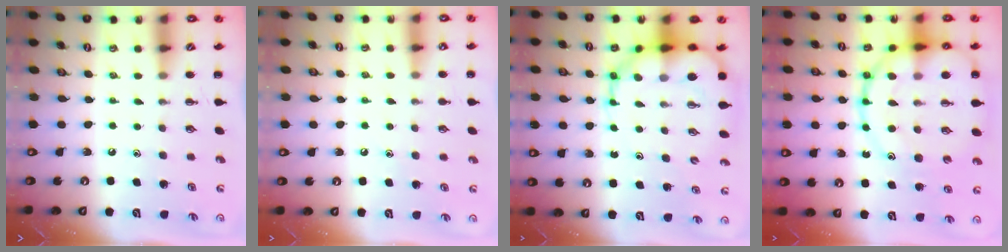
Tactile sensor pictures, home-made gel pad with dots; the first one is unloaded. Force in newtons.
{"total": 4.6, "press": 4.4, "slide": 1.3}
{"total": 12.5, "press": 12.0, "slide": 3.5}
{"total": 23.5, "press": 23.3, "slide": 3.2}